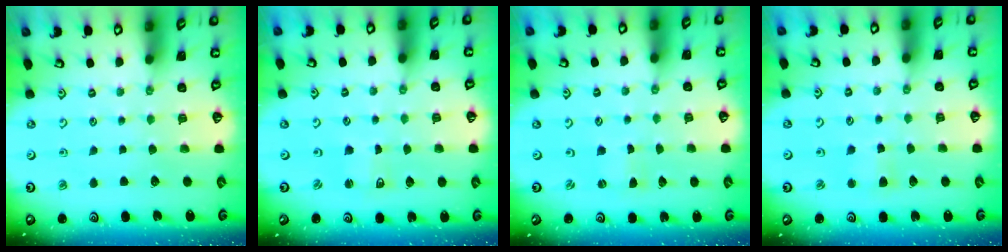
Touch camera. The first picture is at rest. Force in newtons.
{"total": 2.0, "press": 2.0, "slide": 0.3}
{"total": 0.0}
{"total": 2.8, "press": 2.8, "slide": 0.5}